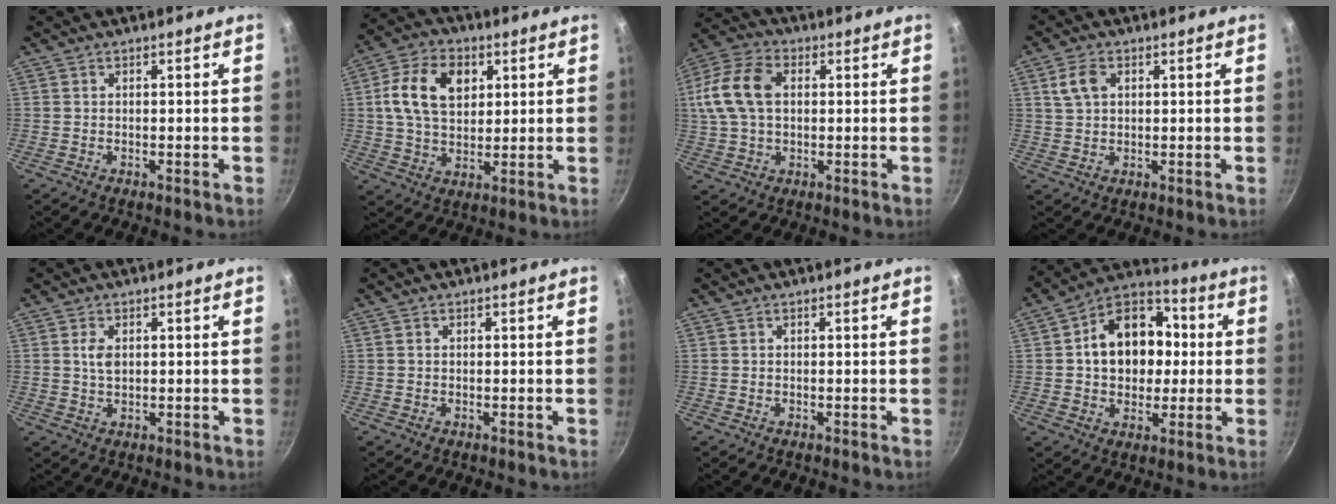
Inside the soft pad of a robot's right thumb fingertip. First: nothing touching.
{"total": 12.4, "force": [3.2, 8.5, 8.4], "torque": [-0.137, 0.002, 0.050]}
{"total": 13.3, "force": [2.2, 8.8, 9.8], "torque": [-0.187, 0.020, 0.029]}
{"total": 4.8, "force": [1.6, 3.2, 3.1], "torque": [-0.053, 0.003, 0.029]}
{"total": 2.9, "force": [0.7, 1.8, 2.2], "torque": [-0.035, -0.002, 0.012]}
{"total": 0.0}
{"total": 0.0}
{"total": 16.8, "force": [1.7, 12.8, 10.7], "torque": [-0.129, 0.028, 0.015]}